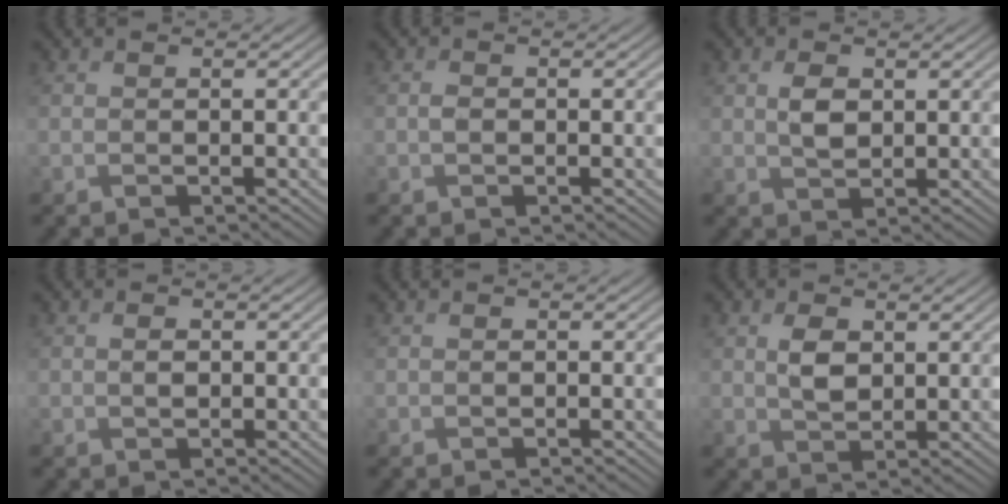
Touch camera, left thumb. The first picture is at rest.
{"total": 0.8, "force": [-0.2, 0.6, 0.6], "torque": [-0.012, 0.000, -0.006]}
{"total": 2.8, "force": [0.8, 1.8, 2.0], "torque": [-0.046, -0.003, 0.017]}
{"total": 1.2, "force": [0.1, 0.9, 0.9], "torque": [-0.018, 0.000, 0.001]}
{"total": 0.0}
{"total": 3.2, "force": [1.0, 2.0, 2.3], "torque": [-0.051, -0.002, 0.022]}